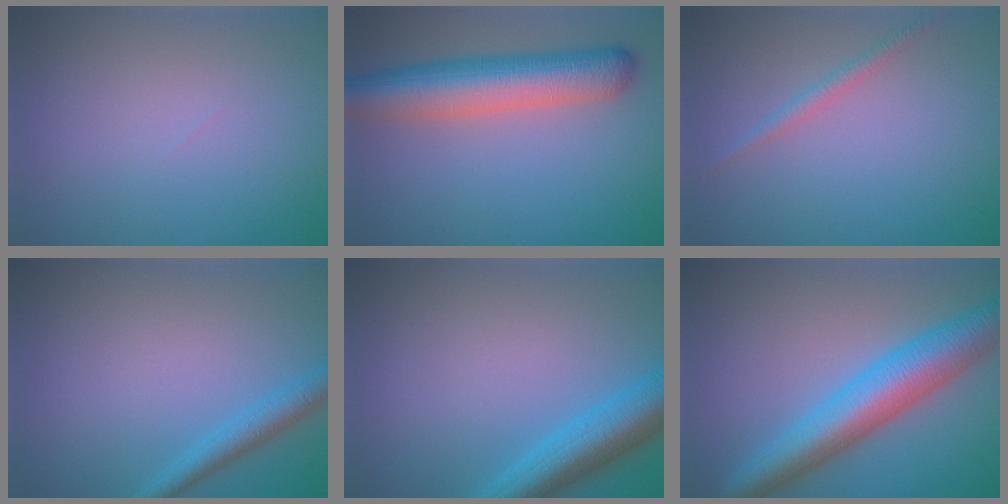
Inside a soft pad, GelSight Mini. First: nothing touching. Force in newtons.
{"total": 7.7, "press": 7.7, "slide": 0.3}
{"total": 1.3, "press": 1.3, "slide": 0.0}
{"total": 2.3, "press": 2.3, "slide": 0.2}
{"total": 5.3, "press": 5.3, "slide": 0.3}
{"total": 7.7, "press": 7.7, "slide": 0.2}